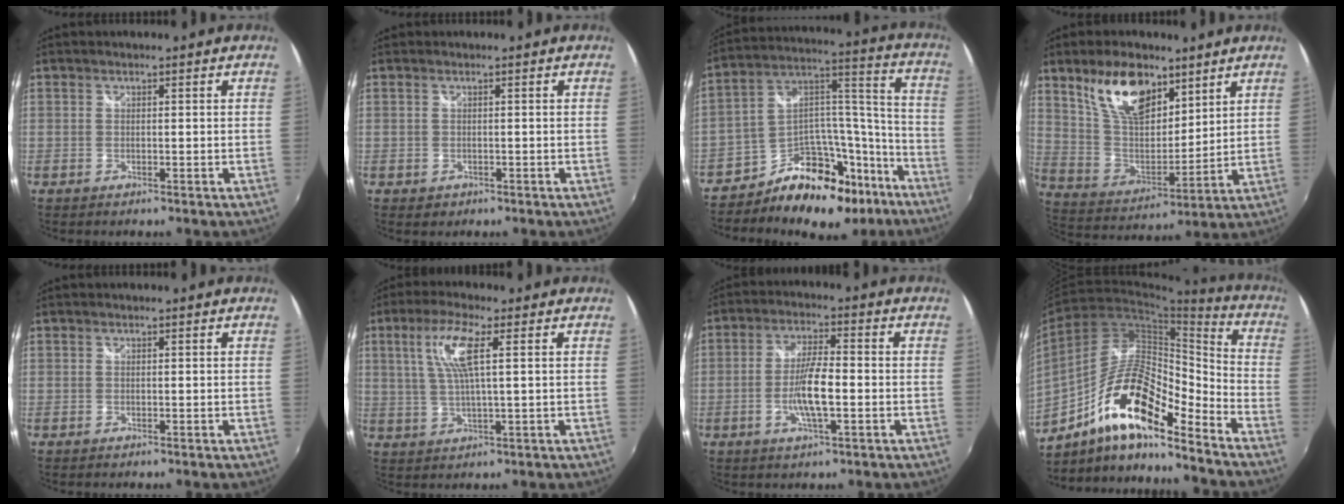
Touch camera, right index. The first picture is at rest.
{"total": 1.6, "force": [-0.4, 1.5, 0.4], "torque": [-0.007, -0.005, -0.007]}
{"total": 20.8, "force": [-13.1, 12.8, 9.9], "torque": [-0.176, 0.085, -0.185]}
{"total": 15.4, "force": [9.4, 7.7, 9.5], "torque": [-0.181, 0.011, 0.183]}
{"total": 0.0}
{"total": 8.0, "force": [2.5, 0.9, 7.6], "torque": [-0.149, 0.004, 0.052]}
{"total": 7.8, "force": [-2.1, 1.7, 7.4], "torque": [-0.143, -0.002, -0.039]}
{"total": 17.8, "force": [-11.1, 4.9, 13.0], "torque": [-0.234, 0.005, -0.209]}